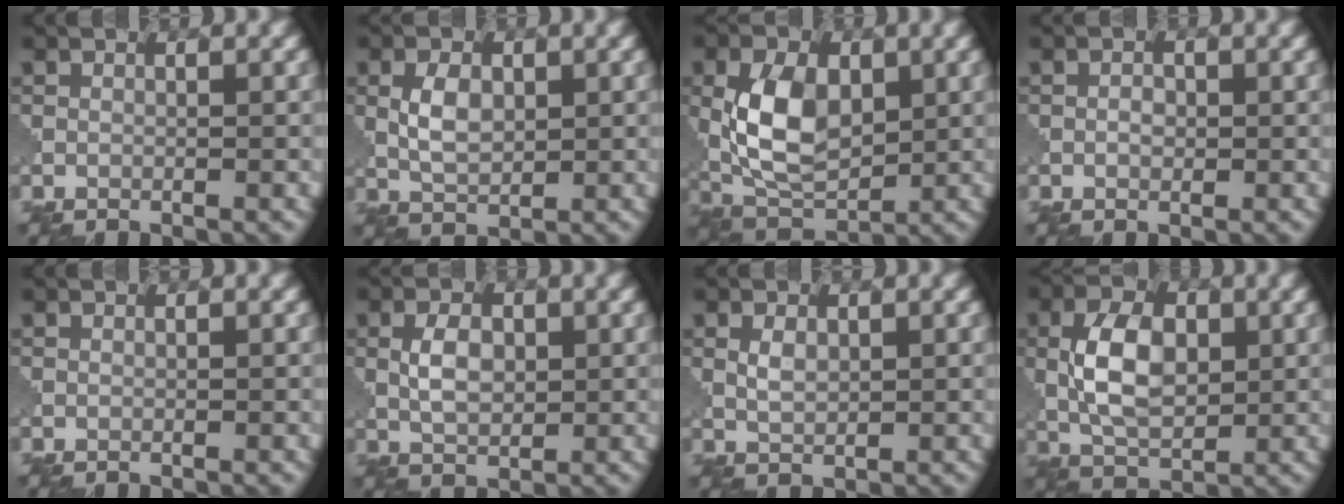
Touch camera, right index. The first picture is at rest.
{"total": 3.1, "force": [0.8, 2.0, 2.3], "torque": [-0.049, -0.001, 0.017]}
{"total": 7.1, "force": [1.0, 4.6, 5.4], "torque": [-0.111, -0.001, 0.020]}
{"total": 1.0, "force": [0.0, 0.8, 0.7], "torque": [-0.010, 0.000, 0.001]}
{"total": 0.0}
{"total": 3.1, "force": [0.7, 2.0, 2.3], "torque": [-0.048, -0.001, 0.015]}
{"total": 1.6, "force": [0.8, 1.0, 1.0], "torque": [-0.022, -0.002, 0.019]}
{"total": 5.9, "force": [0.7, 3.6, 4.6], "torque": [-0.094, -0.001, 0.015]}